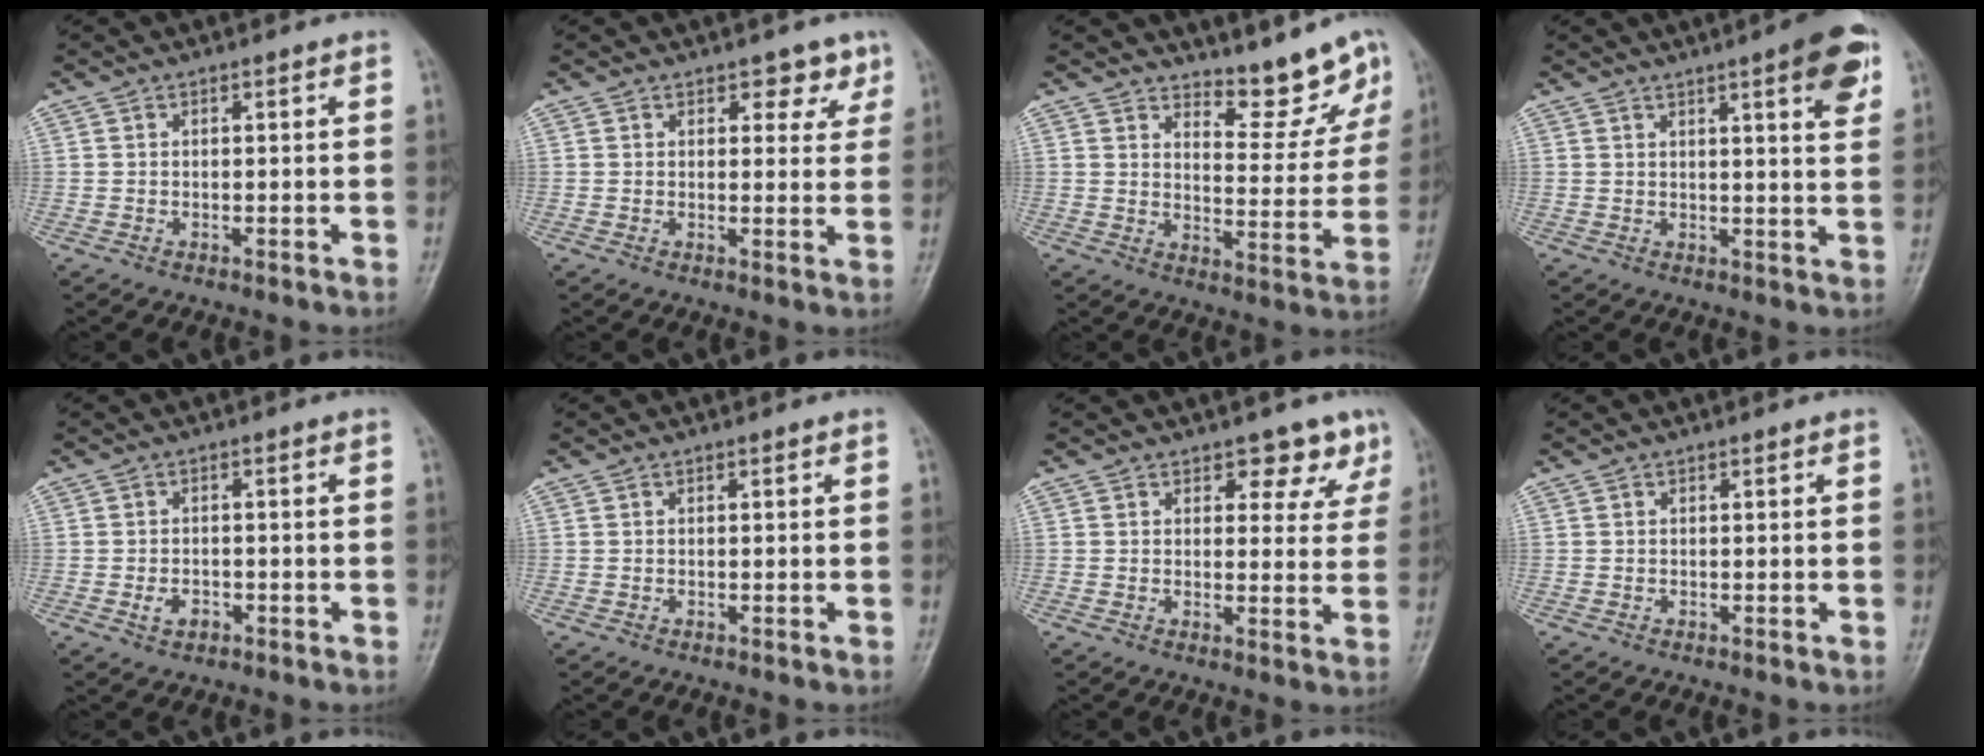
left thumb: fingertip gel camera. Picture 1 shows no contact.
{"total": 3.9, "force": [2.6, 2.5, 1.6], "torque": [0.014, -0.011, 0.030]}
{"total": 9.0, "force": [7.8, 2.8, 3.3], "torque": [-0.014, -0.069, 0.113]}
{"total": 8.7, "force": [4.4, 1.6, 7.3], "torque": [-0.082, -0.015, 0.052]}
{"total": 2.9, "force": [-1.2, 2.0, 1.6], "torque": [-0.024, 0.005, -0.018]}
{"total": 0.0}
{"total": 5.8, "force": [4.2, 3.4, 2.1], "torque": [0.009, -0.027, 0.043]}
{"total": 0.0}